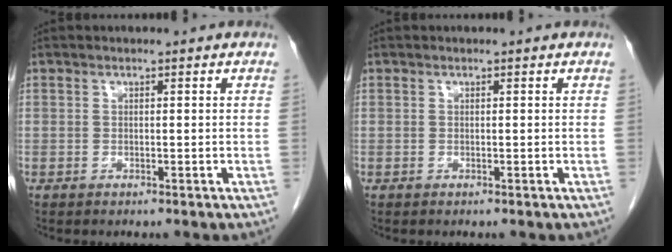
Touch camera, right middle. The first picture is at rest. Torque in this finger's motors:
{"motor_torque": [0.00, 0.00, 0.00, 0.00]}